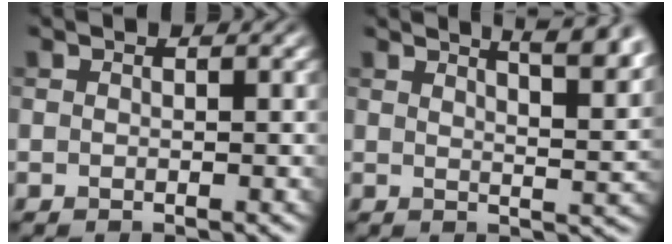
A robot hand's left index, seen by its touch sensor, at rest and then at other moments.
{"total": 8.3, "force": [5.7, 2.7, 5.4], "torque": [-0.026, 0.031, 0.043]}